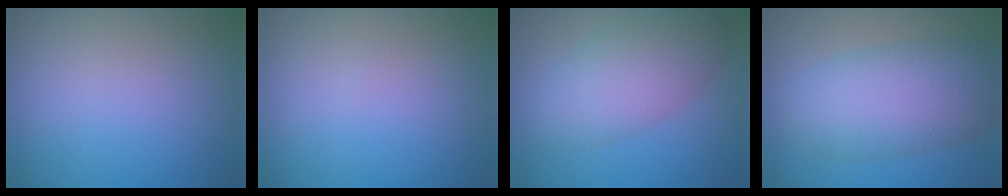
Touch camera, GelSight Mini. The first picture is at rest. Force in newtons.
{"total": 0.0}
{"total": 6.0, "press": 6.0, "slide": 0.0}
{"total": 7.5, "press": 7.5, "slide": 0.3}